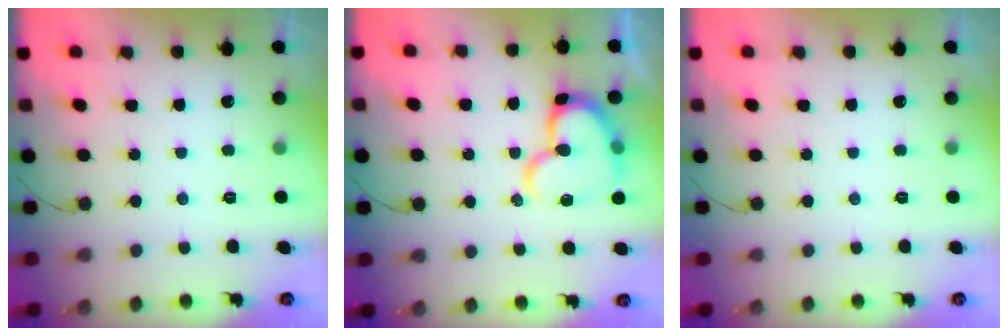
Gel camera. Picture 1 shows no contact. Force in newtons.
{"total": 16.3, "press": 16.2, "slide": 1.6}
{"total": 0.0}